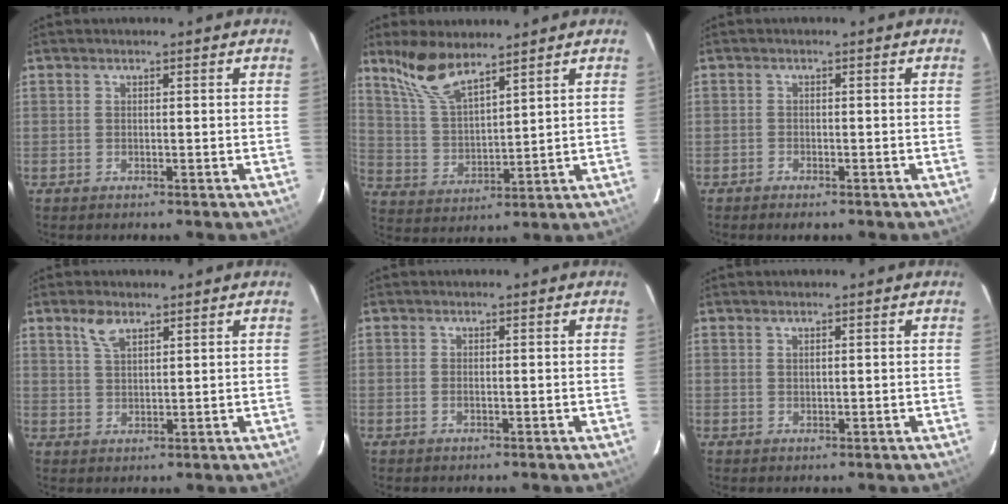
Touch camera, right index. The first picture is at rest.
{"total": 9.8, "force": [7.6, 2.9, 5.5], "torque": [-0.112, 0.010, 0.162]}
{"total": 2.0, "force": [-1.6, 0.8, 0.9], "torque": [-0.028, -0.002, -0.031]}
{"total": 3.9, "force": [2.6, 1.8, 2.3], "torque": [-0.045, 0.007, 0.050]}
{"total": 0.9, "force": [-0.2, 0.4, 0.8], "torque": [-0.017, 0.000, -0.005]}
{"total": 0.8, "force": [0.5, 0.4, 0.4], "torque": [-0.007, 0.002, 0.010]}